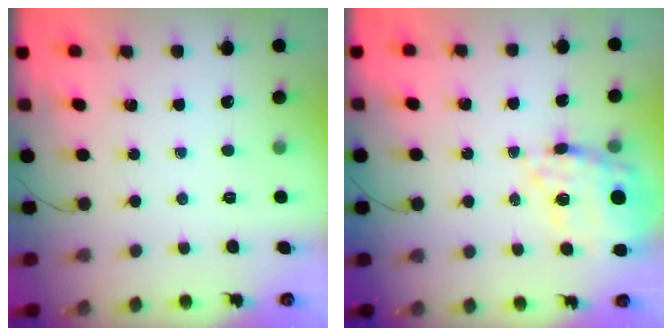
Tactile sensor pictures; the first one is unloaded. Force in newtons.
{"total": 19.9, "press": 19.5, "slide": 4.1}